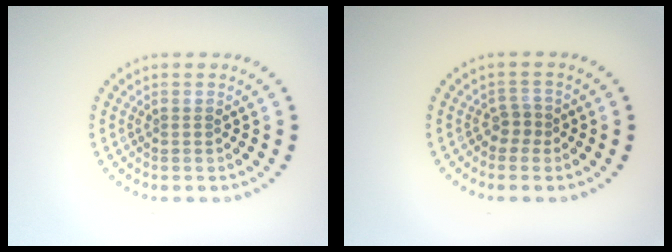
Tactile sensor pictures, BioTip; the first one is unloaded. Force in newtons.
{"total": 1.4, "press": 1.1, "slide": 0.9}